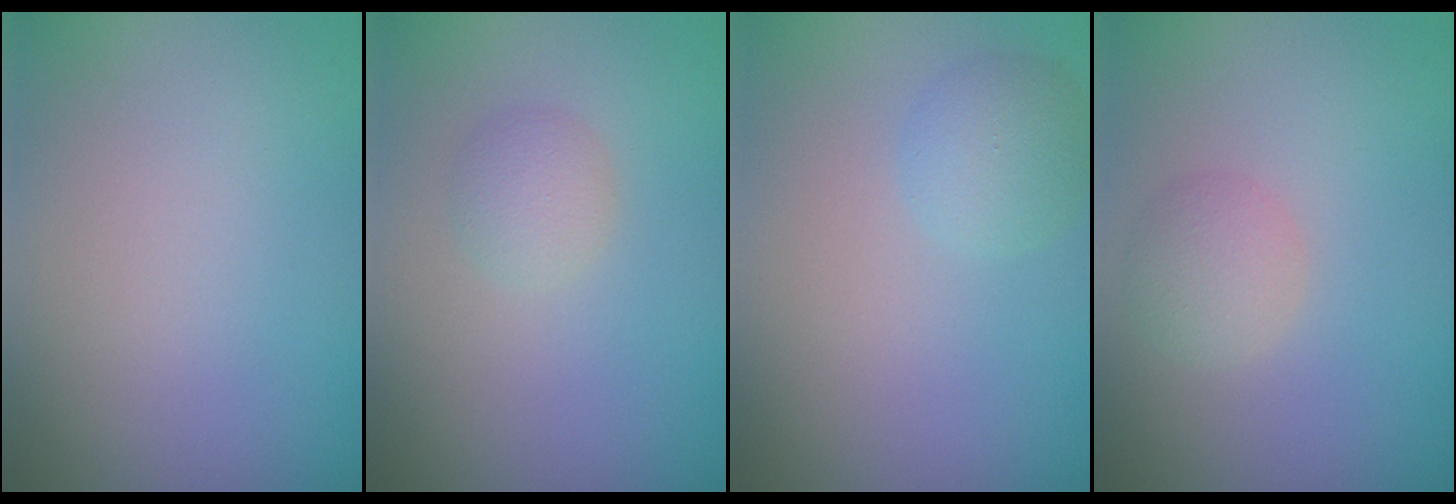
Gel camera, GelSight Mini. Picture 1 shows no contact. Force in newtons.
{"total": 1.7, "press": 1.7, "slide": 0.1}
{"total": 2.5, "press": 2.5, "slide": 0.1}
{"total": 2.3, "press": 2.3, "slide": 0.2}